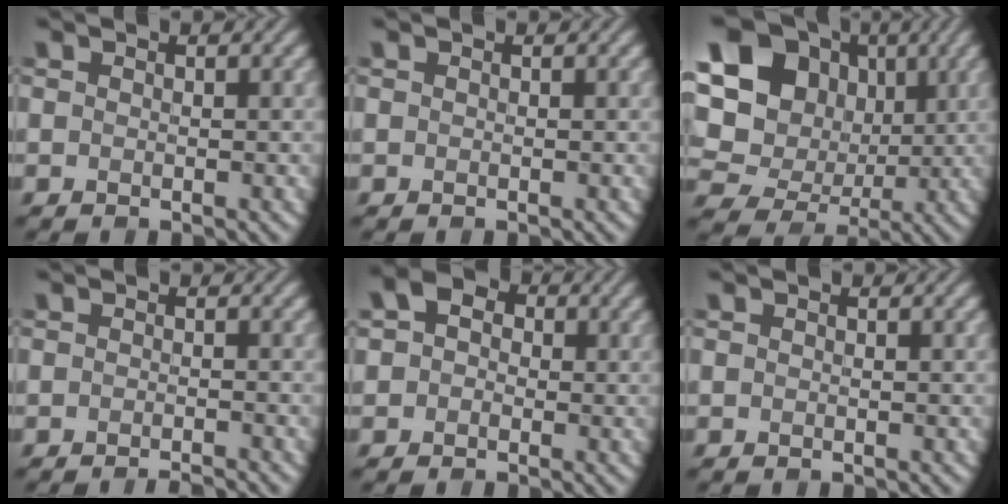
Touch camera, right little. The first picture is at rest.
{"total": 0.0}
{"total": 19.0, "force": [4.7, 16.5, 8.2], "torque": [-0.193, 0.019, 0.058]}
{"total": 1.5, "force": [-1.3, 0.1, 0.7], "torque": [-0.001, -0.001, -0.020]}
{"total": 2.9, "force": [0.6, 2.4, 1.5], "torque": [-0.018, 0.011, -0.004]}
{"total": 0.0}